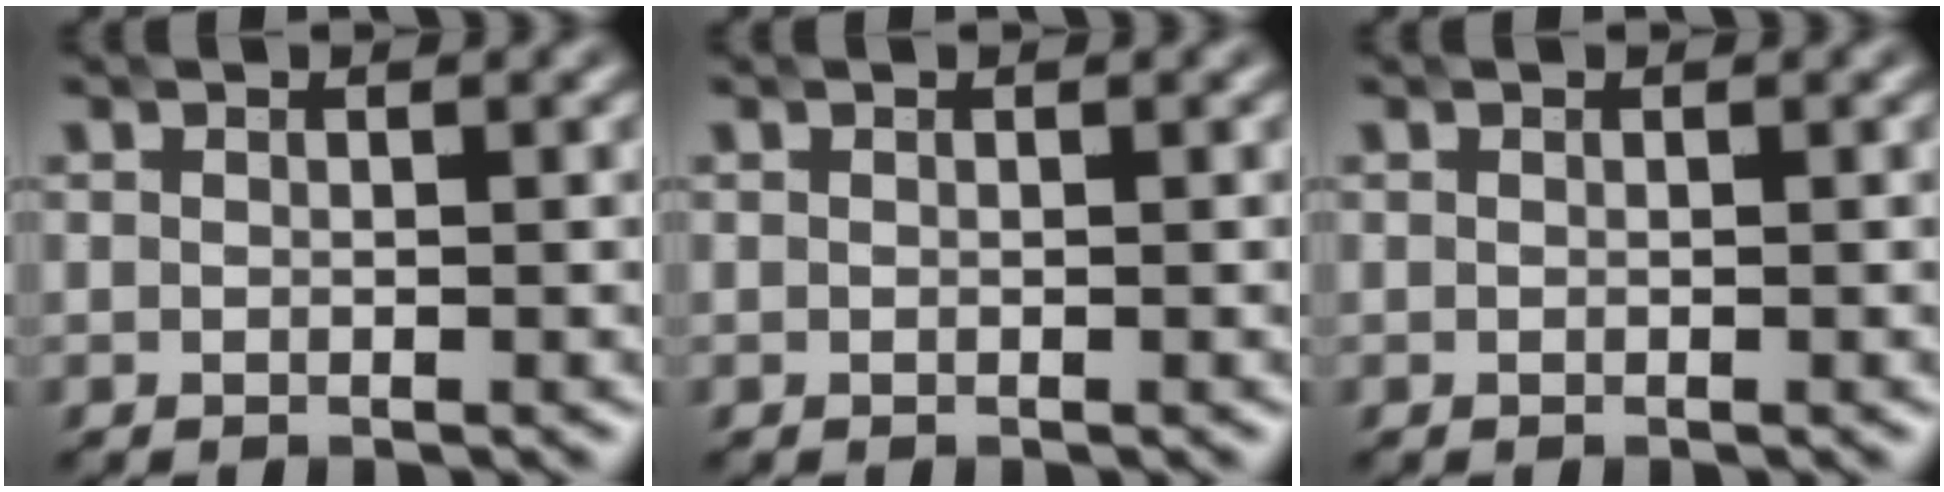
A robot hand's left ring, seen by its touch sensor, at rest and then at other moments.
{"total": 0.0}
{"total": 0.0}